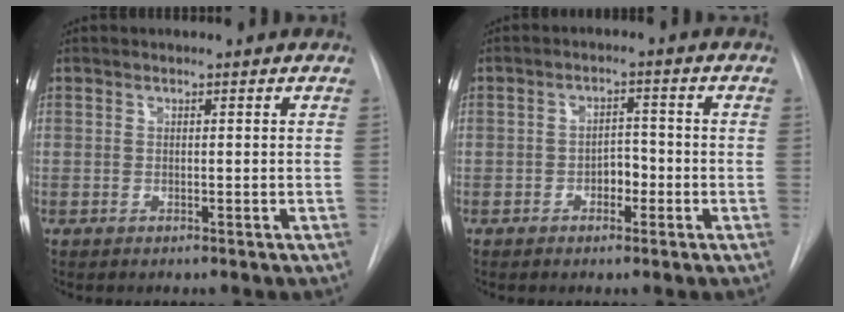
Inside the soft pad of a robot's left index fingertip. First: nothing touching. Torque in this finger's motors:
{"motor_torque": [0.41, 0.28, 0.04, 0.03]}